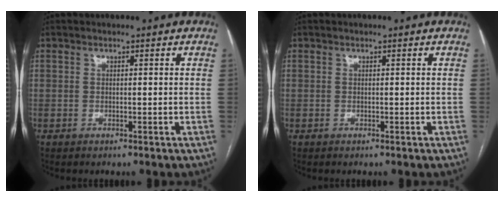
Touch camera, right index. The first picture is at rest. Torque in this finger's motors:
{"motor_torque": [0.00, 0.00, 0.01, 0.00]}